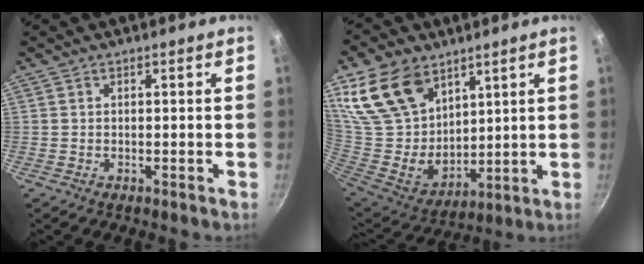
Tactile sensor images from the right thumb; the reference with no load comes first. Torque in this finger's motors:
{"motor_torque": [-1.70, 2.38, 0.97, 0.21, 0.18]}